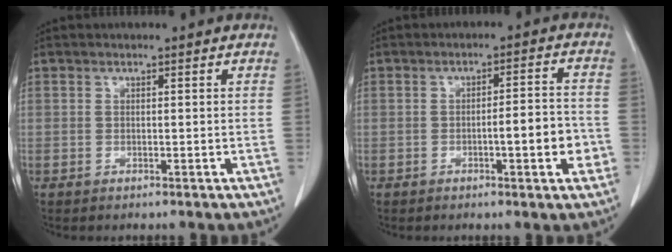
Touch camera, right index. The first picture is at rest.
{"total": 6.1, "force": [-1.8, 1.0, 5.8], "torque": [-0.075, 0.009, -0.021]}